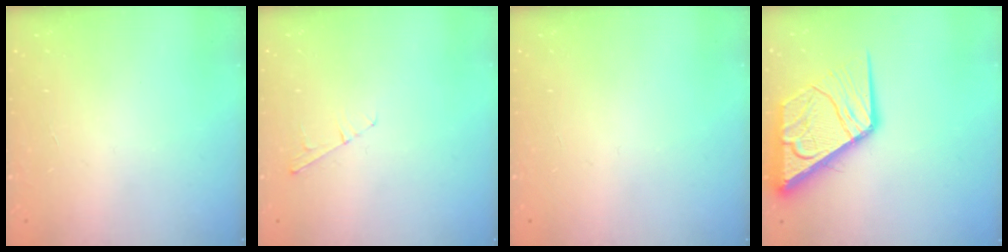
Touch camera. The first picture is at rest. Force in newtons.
{"total": 4.7, "press": 4.7, "slide": 0.5}
{"total": 0.0}
{"total": 15.4, "press": 15.3, "slide": 1.7}